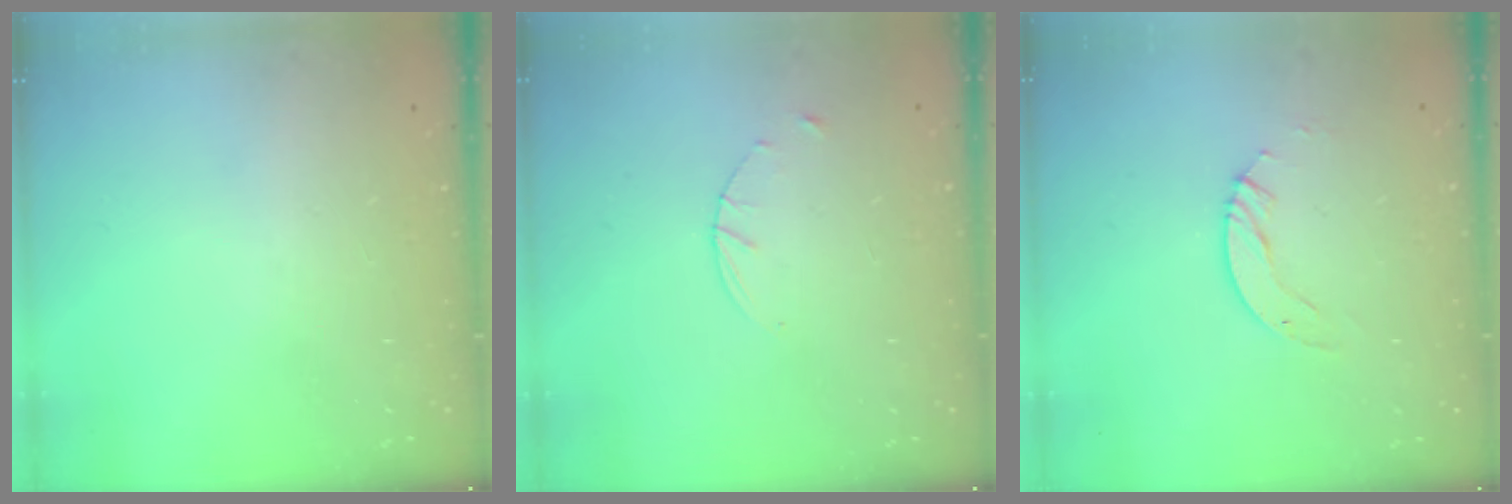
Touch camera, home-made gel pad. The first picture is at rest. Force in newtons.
{"total": 1.6, "press": 1.6, "slide": 0.2}
{"total": 3.0, "press": 3.0, "slide": 0.2}